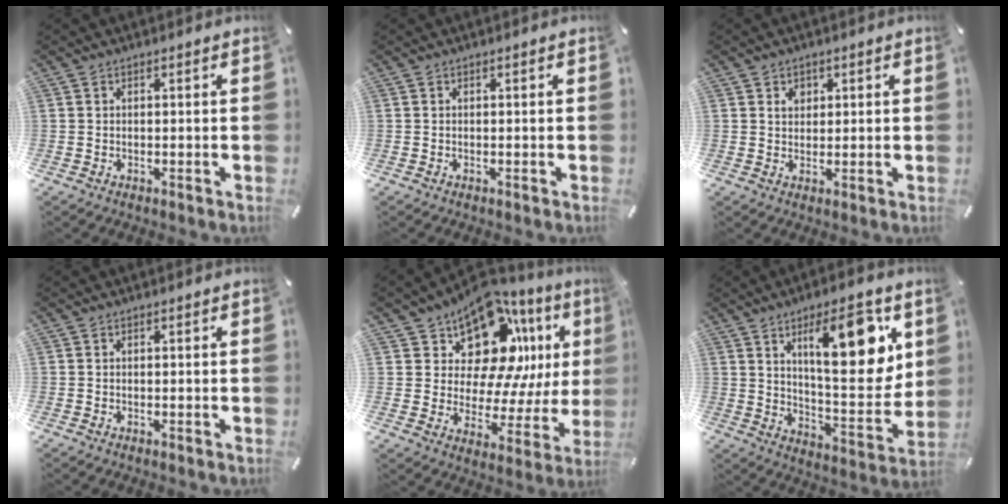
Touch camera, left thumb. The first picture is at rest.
{"total": 0.0}
{"total": 2.3, "force": [1.0, 2.0, 0.6], "torque": [0.001, -0.003, 0.014]}
{"total": 0.0}
{"total": 16.8, "force": [10.4, 10.2, 8.4], "torque": [-0.123, -0.092, 0.181]}
{"total": 18.9, "force": [8.6, 7.3, 15.2], "torque": [-0.195, -0.040, 0.126]}